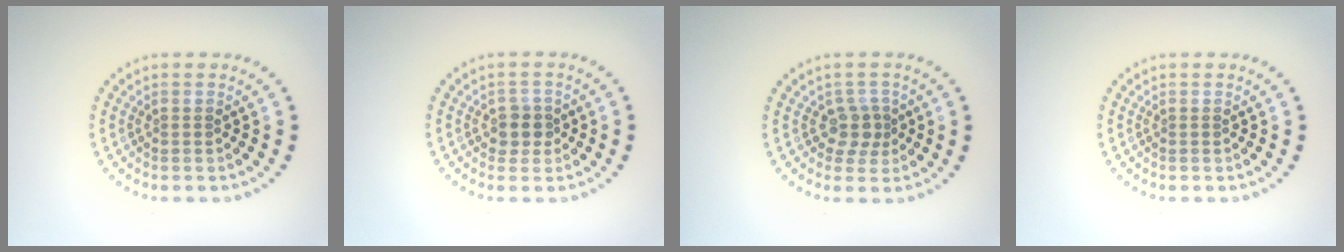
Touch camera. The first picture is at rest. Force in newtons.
{"total": 1.8, "press": 1.6, "slide": 0.9}
{"total": 2.1, "press": 1.7, "slide": 1.2}
{"total": 0.0}